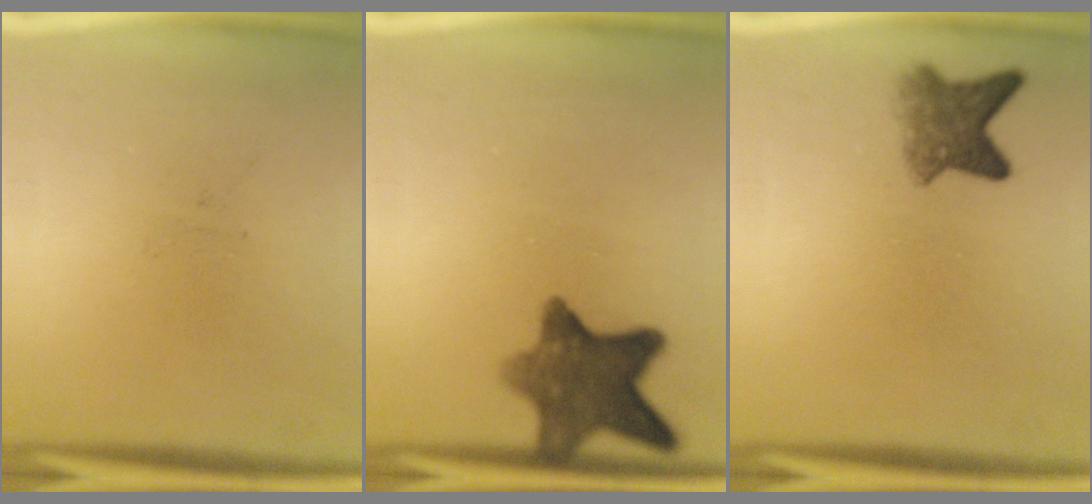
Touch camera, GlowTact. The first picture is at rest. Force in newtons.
{"total": 9.9}
{"total": 4.8}